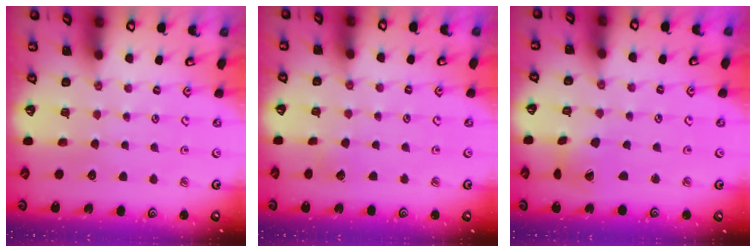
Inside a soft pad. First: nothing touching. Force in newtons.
{"total": 2.9, "press": 2.9, "slide": 0.2}
{"total": 3.8, "press": 3.8, "slide": 0.6}